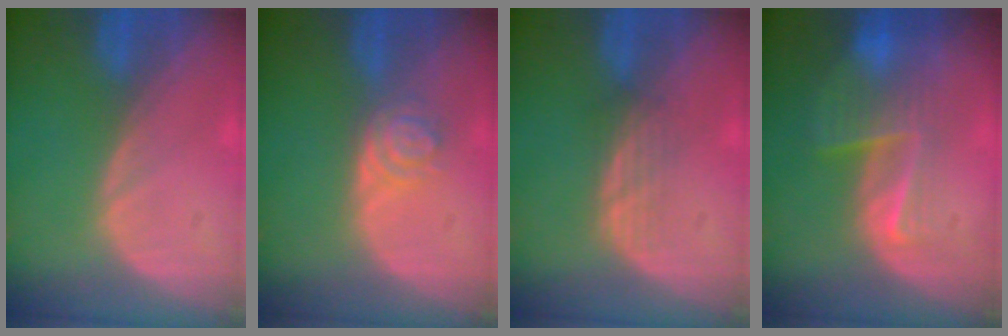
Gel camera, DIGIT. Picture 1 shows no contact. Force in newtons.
{"total": 4.2, "press": 3.6, "slide": 2.1}
{"total": 2.4, "press": 2.4, "slide": 0.5}
{"total": 6.4, "press": 5.7, "slide": 2.9}